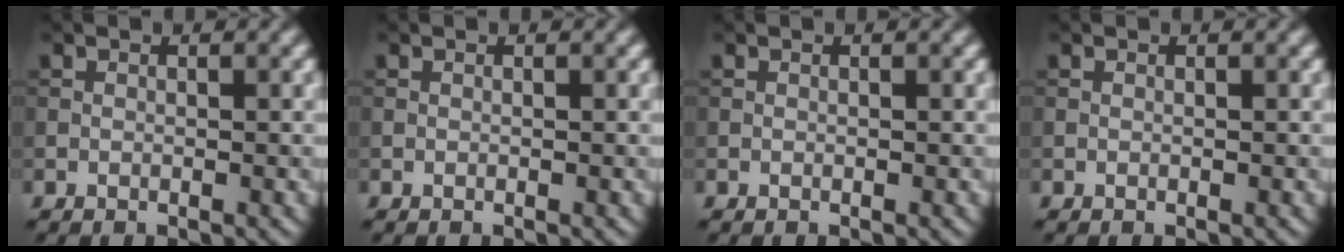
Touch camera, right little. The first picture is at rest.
{"total": 0.0}
{"total": 0.0}
{"total": 0.0}